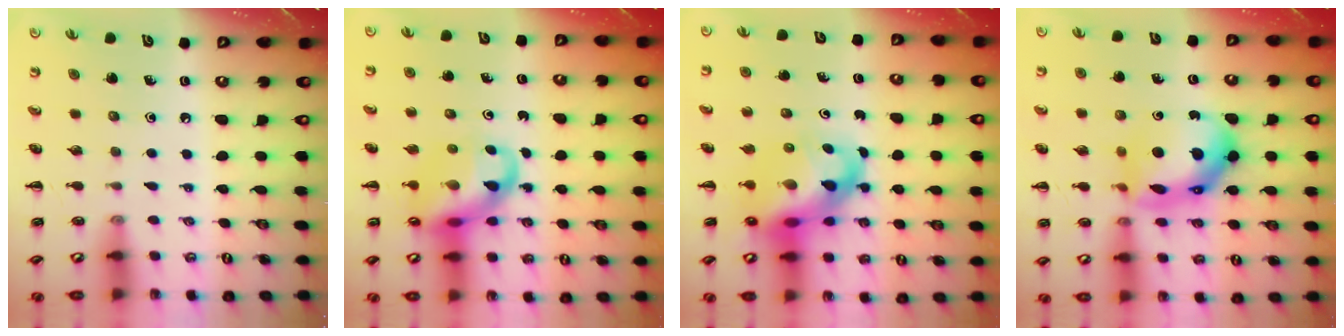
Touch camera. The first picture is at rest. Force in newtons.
{"total": 13.8, "press": 13.3, "slide": 3.7}
{"total": 14.8, "press": 14.2, "slide": 4.1}
{"total": 14.7, "press": 14.6, "slide": 0.9}